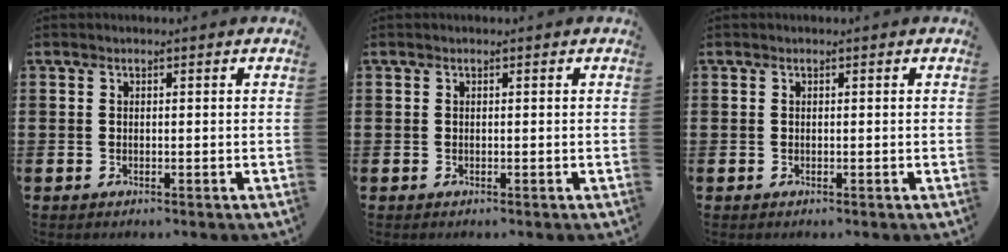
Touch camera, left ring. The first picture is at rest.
{"total": 0.0}
{"total": 0.0}